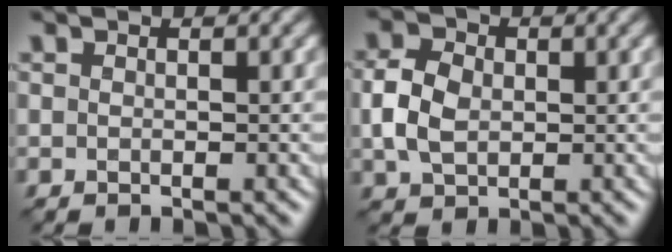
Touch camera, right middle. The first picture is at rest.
{"total": 4.1, "force": [0.2, 3.1, 2.7], "torque": [-0.064, 0.004, 0.002]}